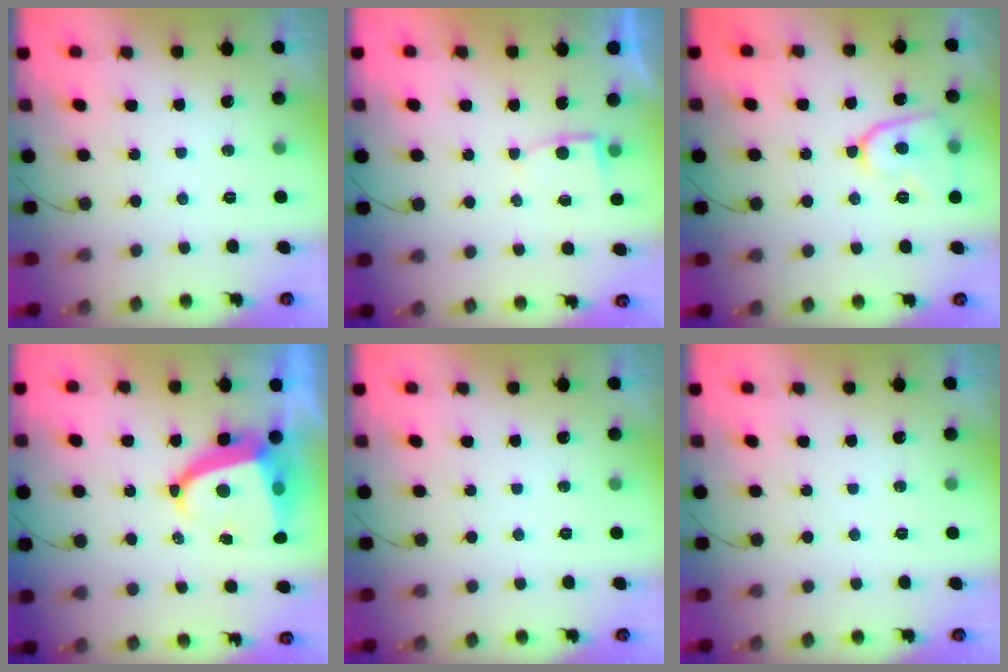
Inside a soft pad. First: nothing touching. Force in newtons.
{"total": 2.8, "press": 2.8, "slide": 0.3}
{"total": 10.8, "press": 10.7, "slide": 1.3}
{"total": 9.4, "press": 9.3, "slide": 1.0}
{"total": 0.0}
{"total": 0.0}